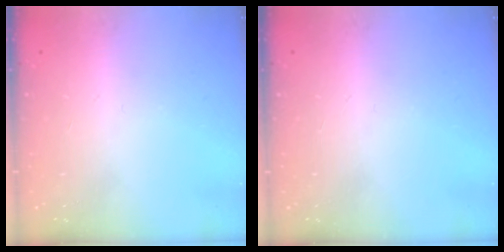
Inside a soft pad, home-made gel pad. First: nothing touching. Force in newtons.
{"total": 0.0}